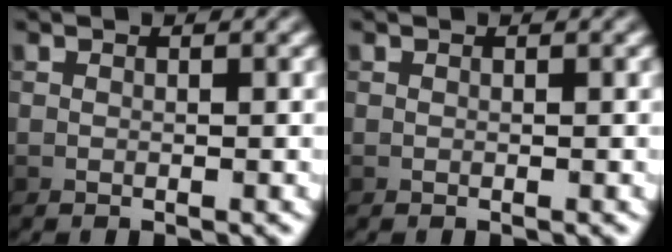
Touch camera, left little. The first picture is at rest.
{"total": 0.0}